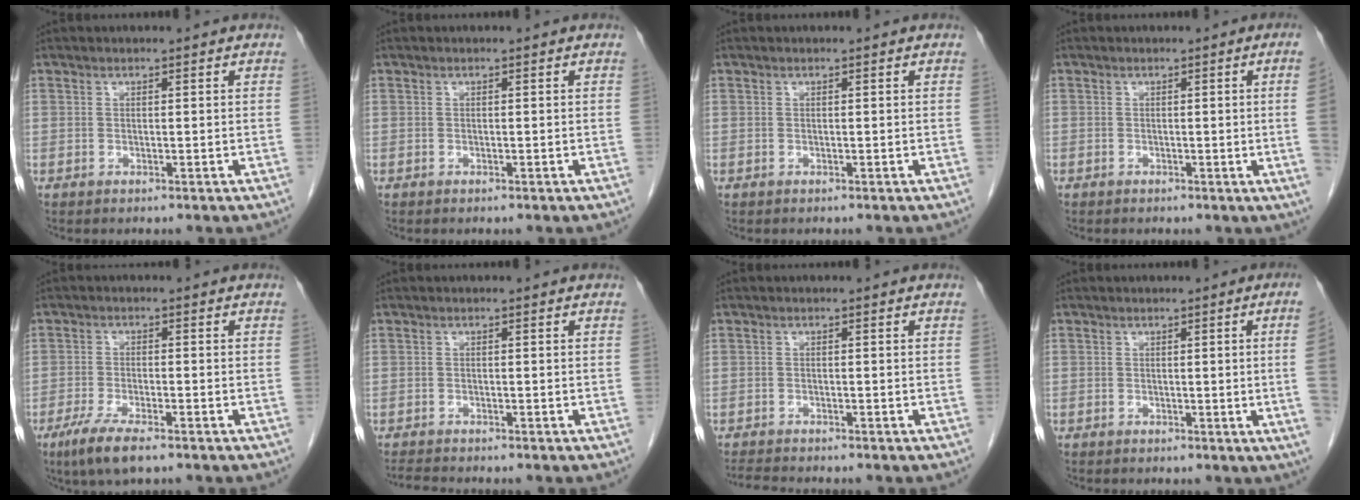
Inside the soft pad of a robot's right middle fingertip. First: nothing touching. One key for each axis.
{"total": 0.0}
{"total": 0.0}
{"total": 3.7, "fx": -0.3, "fy": -1.5, "fz": 3.3, "tx": -0.043, "ty": -0.005, "tz": -0.004}
{"total": 6.4, "fx": -4.2, "fy": 1.1, "fz": 4.7, "tx": -0.093, "ty": -0.015, "tz": -0.071}
{"total": 2.6, "fx": -2.5, "fy": 0.1, "fz": 0.8, "tx": -0.015, "ty": -0.011, "tz": -0.042}
{"total": 3.7, "fx": -3.5, "fy": 0.2, "fz": 1.3, "tx": -0.020, "ty": -0.014, "tz": -0.058}
{"total": 5.0, "fx": -0.3, "fy": -1.9, "fz": 4.6, "tx": -0.052, "ty": -0.009, "tz": -0.004}